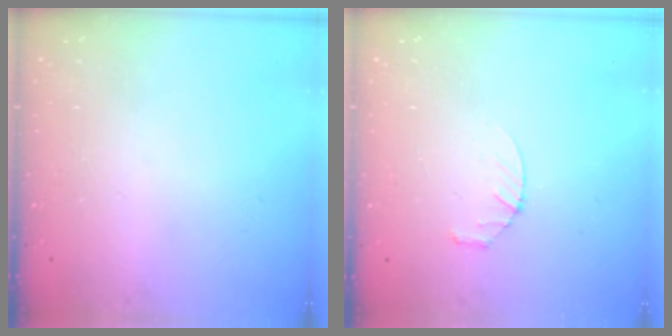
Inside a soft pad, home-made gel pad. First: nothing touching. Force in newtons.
{"total": 2.8, "press": 2.8, "slide": 0.4}